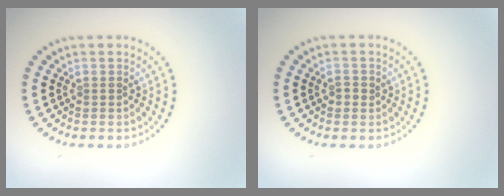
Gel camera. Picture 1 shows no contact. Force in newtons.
{"total": 1.0, "press": 1.0, "slide": 0.3}